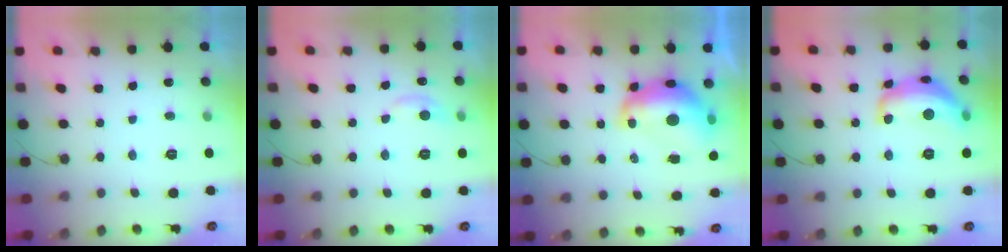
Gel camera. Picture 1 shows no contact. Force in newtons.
{"total": 6.0, "press": 6.0, "slide": 0.8}
{"total": 13.1, "press": 13.0, "slide": 1.3}
{"total": 17.0, "press": 16.9, "slide": 1.0}